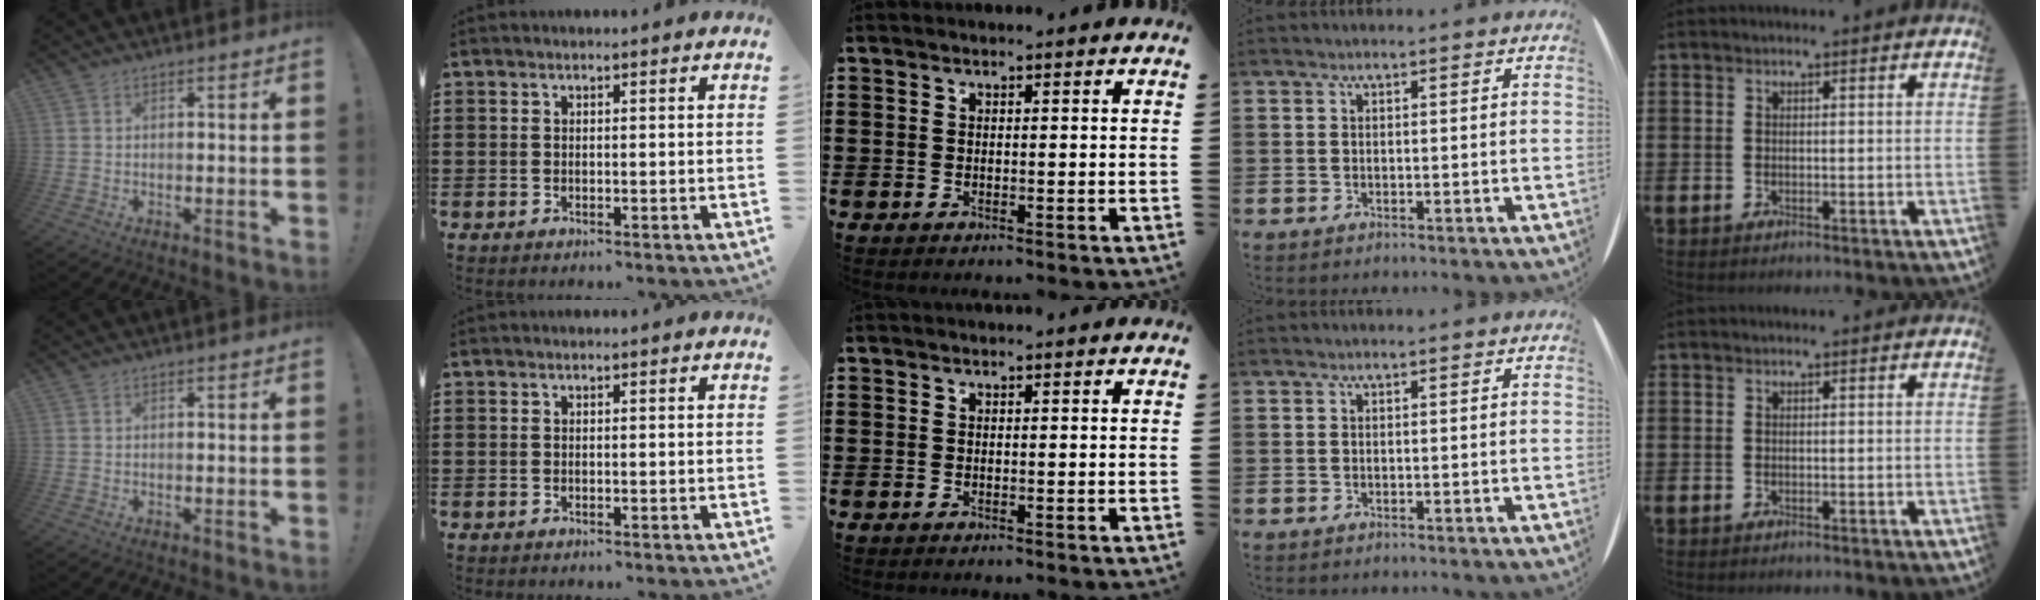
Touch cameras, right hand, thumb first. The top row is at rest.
{}